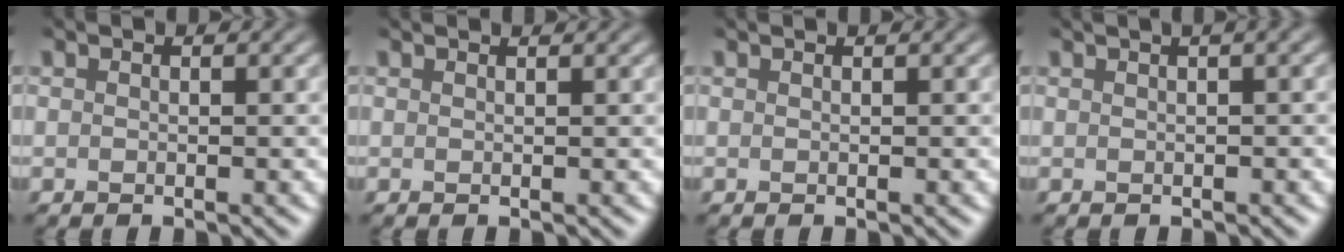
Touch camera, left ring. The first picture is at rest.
{"total": 1.3, "force": [1.2, 0.3, 0.5], "torque": [-0.005, -0.001, 0.005]}
{"total": 0.7, "force": [0.5, 0.2, 0.4], "torque": [-0.002, 0.003, 0.003]}
{"total": 5.3, "force": [2.3, 2.4, 4.1], "torque": [-0.026, 0.041, 0.007]}